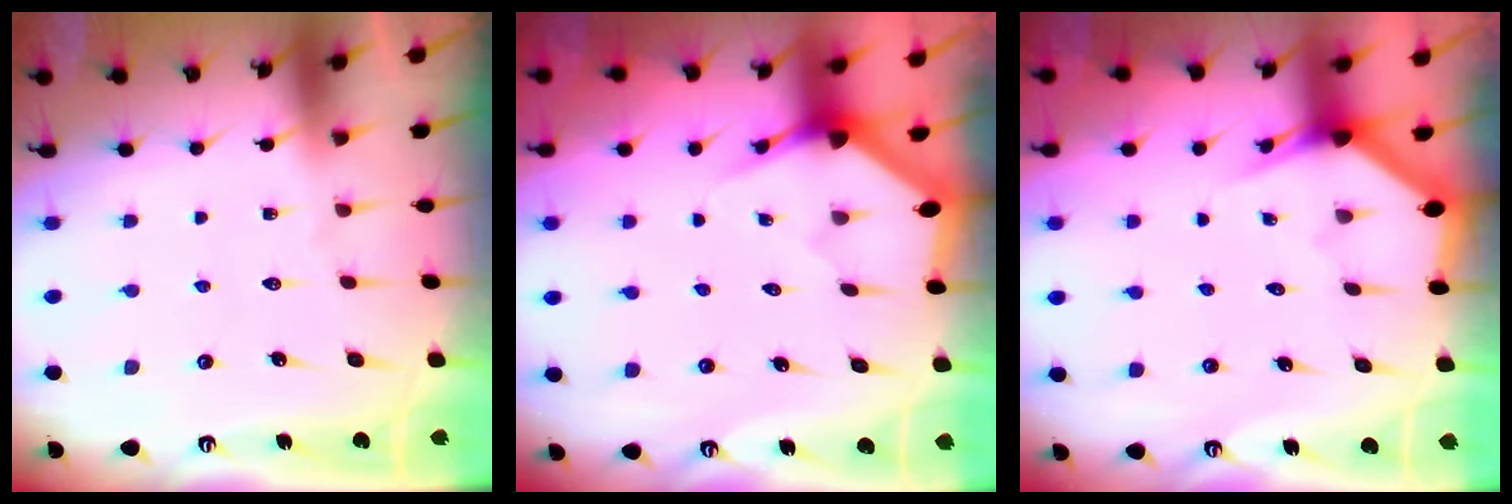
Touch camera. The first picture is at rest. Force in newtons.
{"total": 3.4, "press": 3.4, "slide": 0.1}
{"total": 3.1, "press": 3.1, "slide": 0.1}